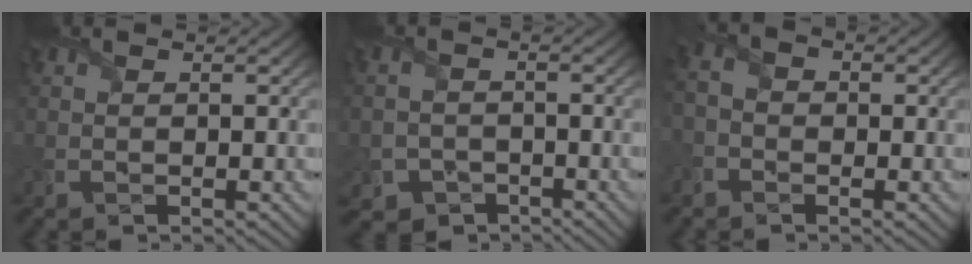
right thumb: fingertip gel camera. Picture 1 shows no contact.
{"total": 6.7, "force": [-4.0, 5.2, 1.5], "torque": [-0.043, -0.026, -0.081]}
{"total": 2.5, "force": [-1.4, 1.8, 1.1], "torque": [-0.023, 0.006, -0.034]}